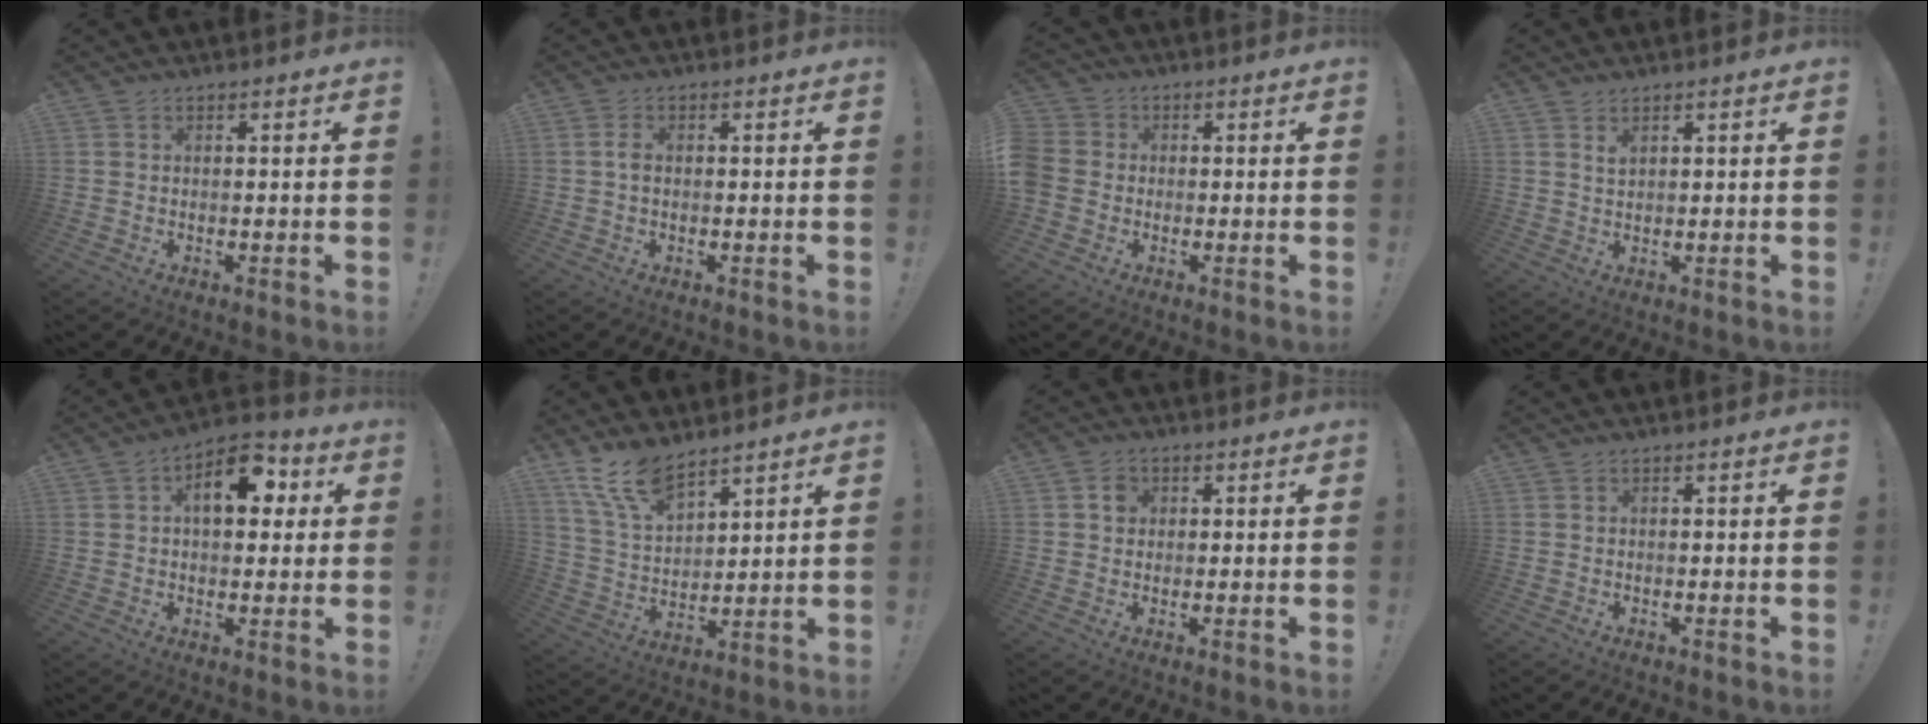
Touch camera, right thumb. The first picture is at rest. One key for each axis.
{"total": 1.6, "fx": -0.3, "fy": 0.7, "fz": 1.4, "tx": -0.033, "ty": 0.007, "tz": -0.006}
{"total": 5.7, "fx": -0.9, "fy": 5.1, "fz": 2.2, "tx": -0.053, "ty": 0.013, "tz": -0.017}
{"total": 1.5, "fx": 1.1, "fy": 0.5, "fz": 0.9, "tx": -0.004, "ty": -0.008, "tz": 0.017}
{"total": 12.4, "fx": 2.9, "fy": 7.2, "fz": 9.7, "tx": -0.135, "ty": 0.012, "tz": 0.047}
{"total": 11.9, "fx": 9.5, "fy": 4.4, "fz": 5.8, "tx": -0.124, "ty": -0.054, "tz": 0.182}
{"total": 3.1, "fx": 0.6, "fy": 2.8, "fz": 1.1, "tx": -0.007, "ty": 0.000, "tz": 0.008}
{"total": 0.0}